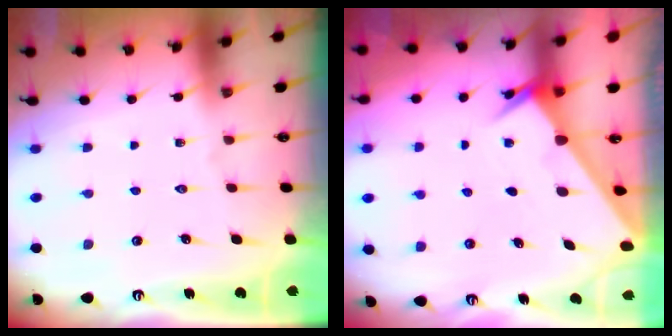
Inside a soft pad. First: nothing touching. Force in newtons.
{"total": 2.0, "press": 2.0, "slide": 0.1}